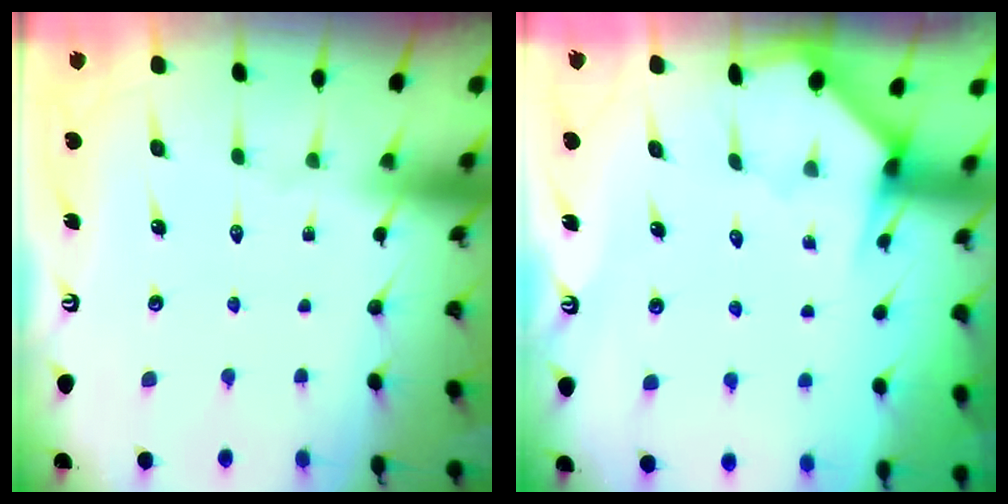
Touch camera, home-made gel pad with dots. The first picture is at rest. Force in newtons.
{"total": 3.5, "press": 3.4, "slide": 0.3}